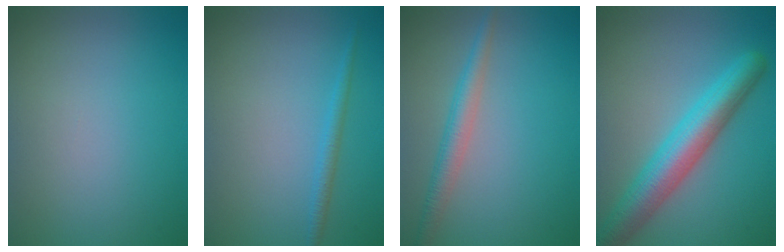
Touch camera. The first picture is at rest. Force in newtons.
{"total": 1.4, "press": 1.4, "slide": 0.1}
{"total": 2.8, "press": 2.8, "slide": 0.1}
{"total": 6.7, "press": 6.7, "slide": 0.2}